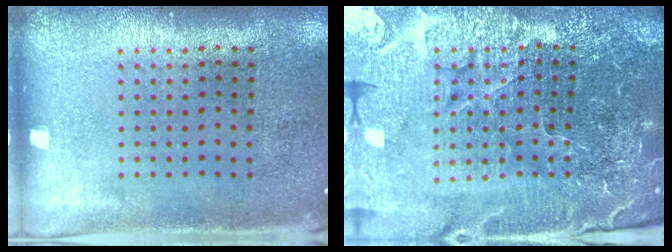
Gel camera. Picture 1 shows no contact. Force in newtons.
{"total": 6.2, "press": 5.7, "slide": 2.4}